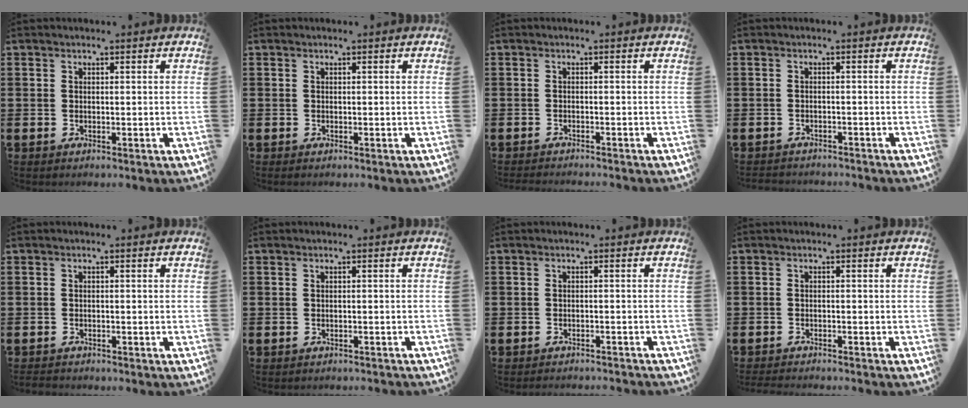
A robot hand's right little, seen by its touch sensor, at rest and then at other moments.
{"total": 0.0}
{"total": 0.8, "force": [-0.8, -0.1, 0.0], "torque": [-0.001, -0.001, -0.017]}
{"total": 1.1, "force": [-1.1, 0.0, -0.1], "torque": [-0.003, 0.001, -0.023]}
{"total": 0.7, "force": [-0.6, 0.1, 0.0], "torque": [-0.003, -0.001, -0.013]}
{"total": 0.6, "force": [-0.6, 0.0, 0.0], "torque": [-0.002, -0.001, -0.011]}
{"total": 1.2, "force": [-1.1, -0.2, 0.0], "torque": [-0.001, 0.003, -0.024]}
{"total": 1.1, "force": [-1.1, -0.1, 0.1], "torque": [-0.003, -0.001, -0.021]}